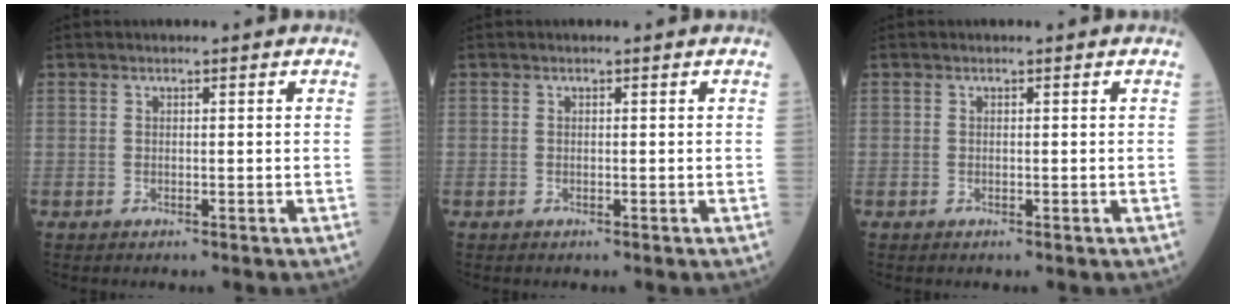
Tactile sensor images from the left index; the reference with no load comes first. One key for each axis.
{"total": 0.0}
{"total": 0.0}